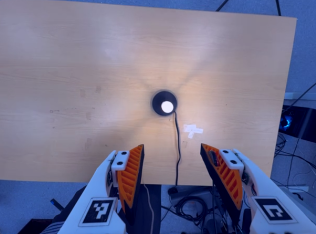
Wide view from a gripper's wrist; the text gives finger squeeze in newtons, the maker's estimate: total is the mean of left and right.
{"total": 0.0}